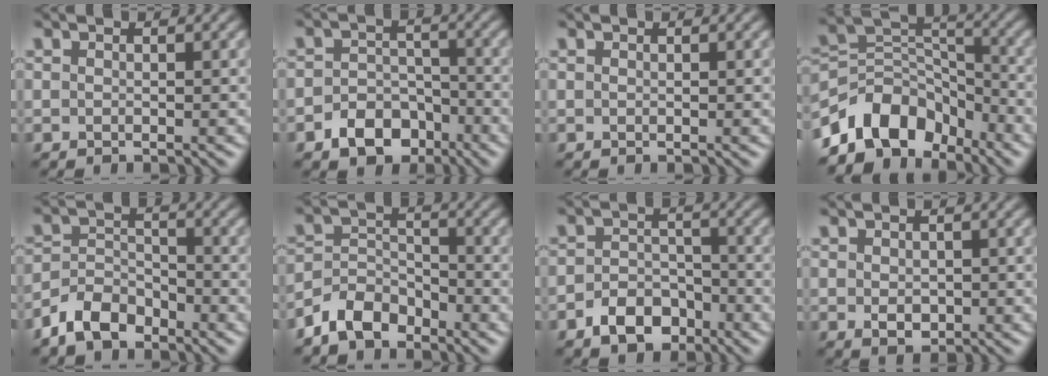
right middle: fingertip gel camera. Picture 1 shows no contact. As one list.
[{"total": 4.4, "force": [-2.5, 3.0, 1.9], "torque": [-0.030, -0.001, -0.044]}, {"total": 0.0}, {"total": 8.1, "force": [-5.3, 5.0, 3.4], "torque": [-0.043, 0.005, -0.109]}, {"total": 4.3, "force": [-3.2, 2.3, 1.7], "torque": [-0.031, 0.002, -0.072]}, {"total": 4.1, "force": [-3.2, 2.3, 1.4], "torque": [-0.022, 0.003, -0.071]}, {"total": 3.8, "force": [-2.4, 2.5, 1.7], "torque": [-0.026, 0.001, -0.045]}, {"total": 1.7, "force": [-0.1, 1.2, 1.2], "torque": [-0.024, -0.003, -0.002]}]